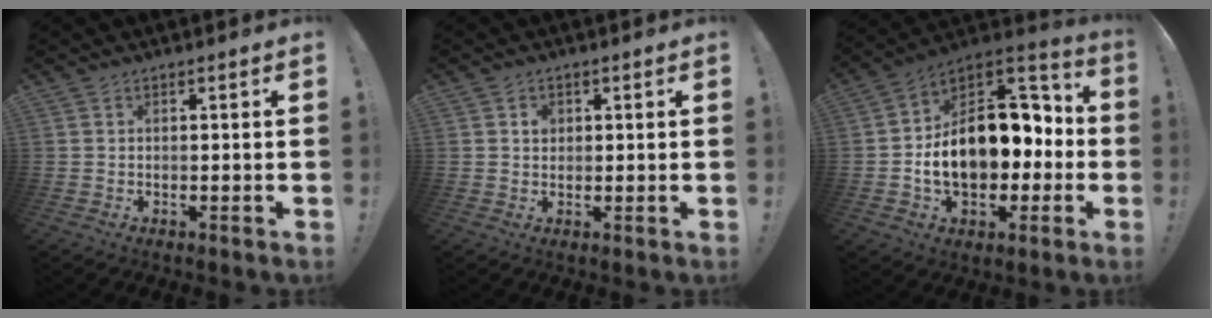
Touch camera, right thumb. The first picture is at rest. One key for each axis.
{"total": 1.9, "fx": 0.6, "fy": 1.7, "fz": 0.8, "tx": 0.003, "ty": -0.004, "tz": 0.007}
{"total": 20.8, "fx": -1.8, "fy": 13.9, "fz": 15.3, "tx": -0.229, "ty": 0.009, "tz": -0.016}